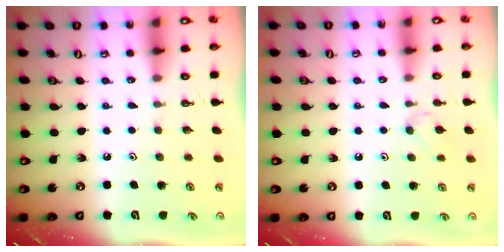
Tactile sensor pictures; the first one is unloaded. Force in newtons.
{"total": 3.0, "press": 3.0, "slide": 0.5}